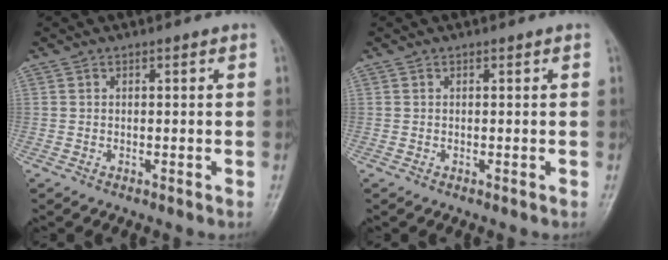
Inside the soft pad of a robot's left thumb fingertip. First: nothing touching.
{"total": 0.0}